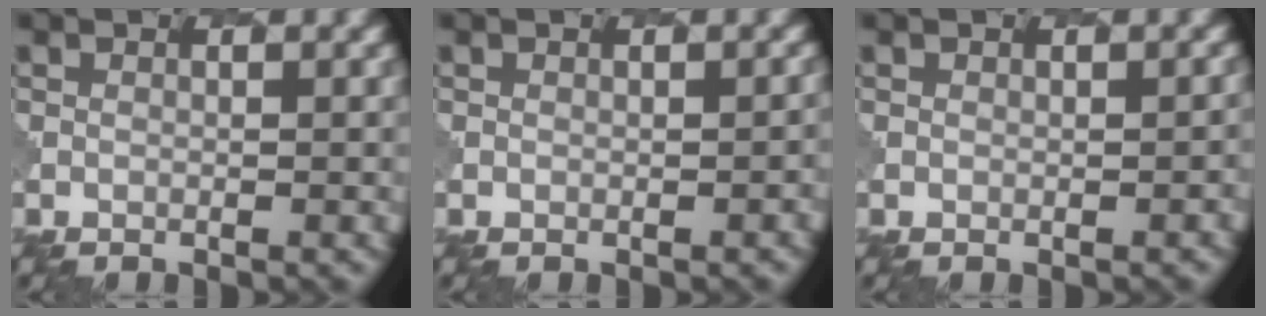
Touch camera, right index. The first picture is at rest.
{"total": 1.9, "force": [-0.7, 1.2, 1.2], "torque": [-0.006, 0.002, 0.002]}
{"total": 2.1, "force": [-0.6, 1.5, 1.4], "torque": [-0.006, 0.000, 0.001]}